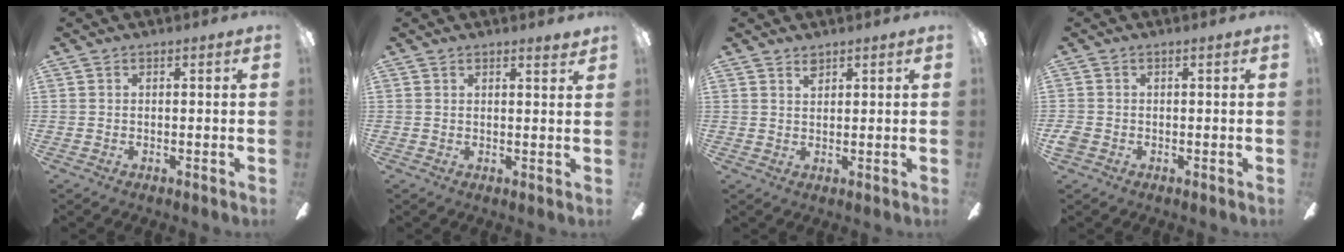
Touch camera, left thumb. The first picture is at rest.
{"total": 1.8, "force": [1.7, -0.1, 0.7], "torque": [-0.008, -0.007, 0.029]}
{"total": 1.9, "force": [1.7, 0.7, 0.6], "torque": [-0.007, -0.005, 0.030]}
{"total": 1.7, "force": [-0.8, 1.2, 0.9], "torque": [-0.014, 0.004, -0.014]}